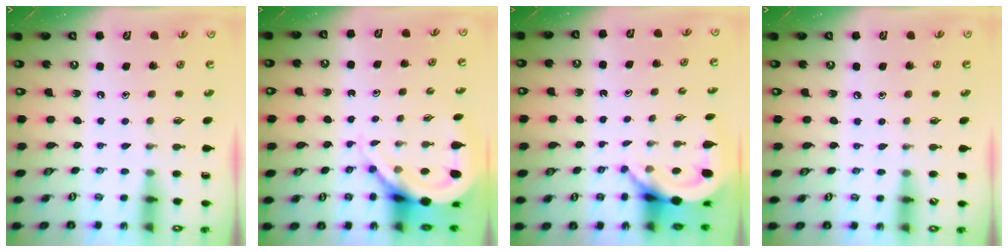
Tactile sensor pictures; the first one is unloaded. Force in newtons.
{"total": 8.5, "press": 8.4, "slide": 1.1}
{"total": 5.2, "press": 5.2, "slide": 0.4}
{"total": 2.3, "press": 2.3, "slide": 0.4}